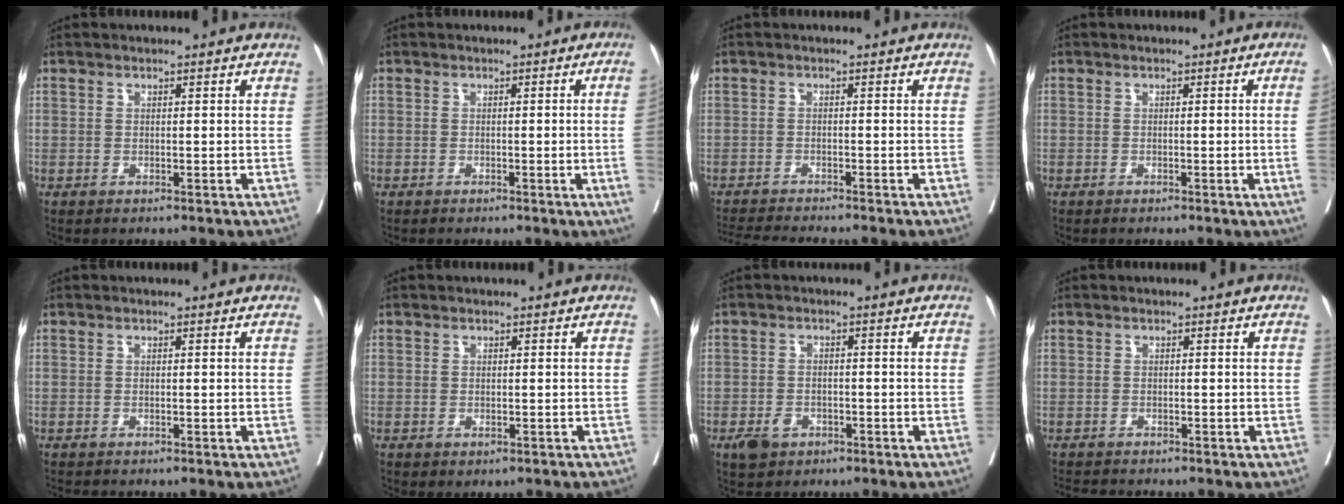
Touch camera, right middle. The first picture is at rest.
{"total": 3.4, "force": [-0.6, -1.2, 3.1], "torque": [-0.038, -0.007, -0.007]}
{"total": 6.0, "force": [-5.6, -1.0, 1.9], "torque": [-0.023, -0.017, -0.092]}
{"total": 2.5, "force": [-0.4, -1.0, 2.3], "torque": [-0.027, -0.004, -0.005]}
{"total": 0.9, "force": [-0.8, 0.2, 0.3], "torque": [-0.006, -0.001, -0.012]}
{"total": 0.7, "force": [-0.4, 0.4, 0.5], "torque": [-0.007, -0.003, -0.001]}
{"total": 3.3, "force": [-1.8, 2.2, 1.6], "torque": [-0.029, 0.000, -0.023]}
{"total": 3.9, "force": [-3.6, 0.7, 1.3], "torque": [-0.017, -0.008, -0.054]}